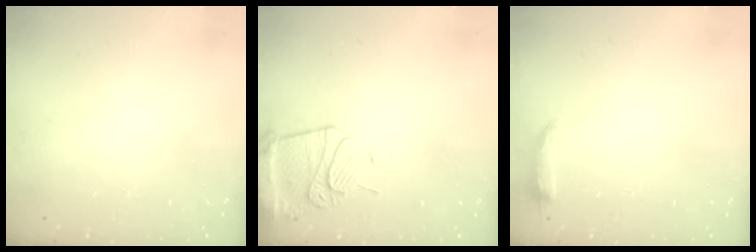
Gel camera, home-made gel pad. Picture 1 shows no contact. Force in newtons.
{"total": 13.6, "press": 13.5, "slide": 1.5}
{"total": 4.0, "press": 3.9, "slide": 0.8}